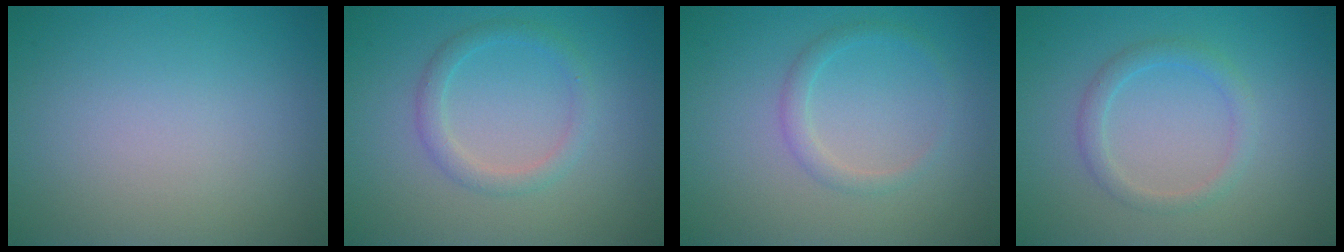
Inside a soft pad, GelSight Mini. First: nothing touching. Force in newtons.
{"total": 2.0, "press": 2.0, "slide": 0.1}
{"total": 1.5, "press": 1.5, "slide": 0.1}
{"total": 1.9, "press": 1.9, "slide": 0.2}